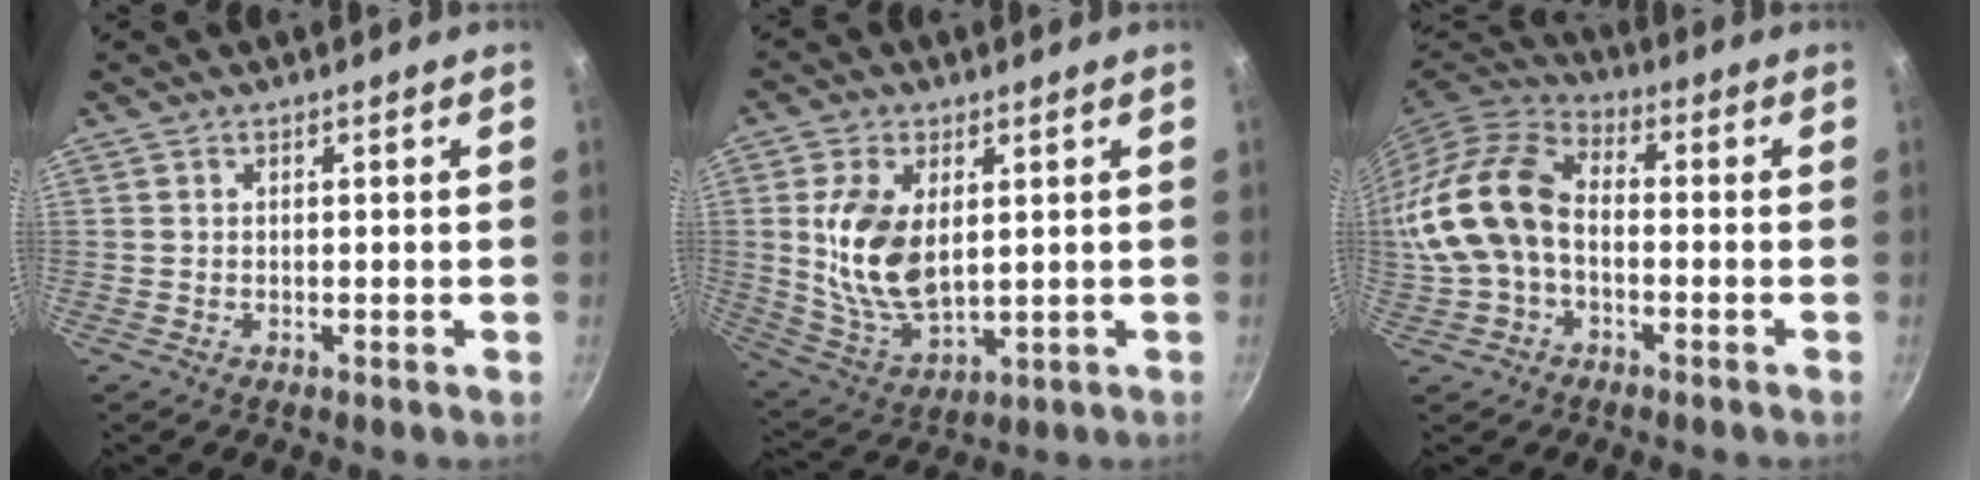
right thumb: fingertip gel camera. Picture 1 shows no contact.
{"total": 13.4, "force": [2.2, 7.8, 10.6], "torque": [-0.194, -0.020, 0.052]}
{"total": 16.8, "force": [-1.4, 11.4, 12.2], "torque": [-0.243, 0.045, -0.038]}